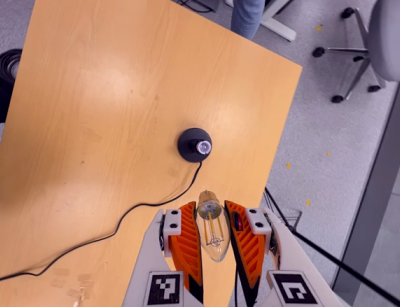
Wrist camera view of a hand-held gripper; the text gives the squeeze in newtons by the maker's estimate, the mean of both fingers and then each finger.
{"total": 21.6, "left": 23.4, "right": 19.7}